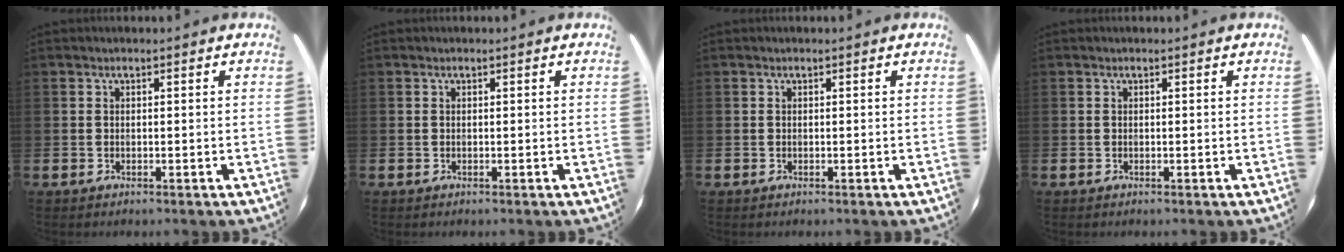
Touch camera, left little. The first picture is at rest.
{"total": 0.0}
{"total": 0.0}
{"total": 0.0}